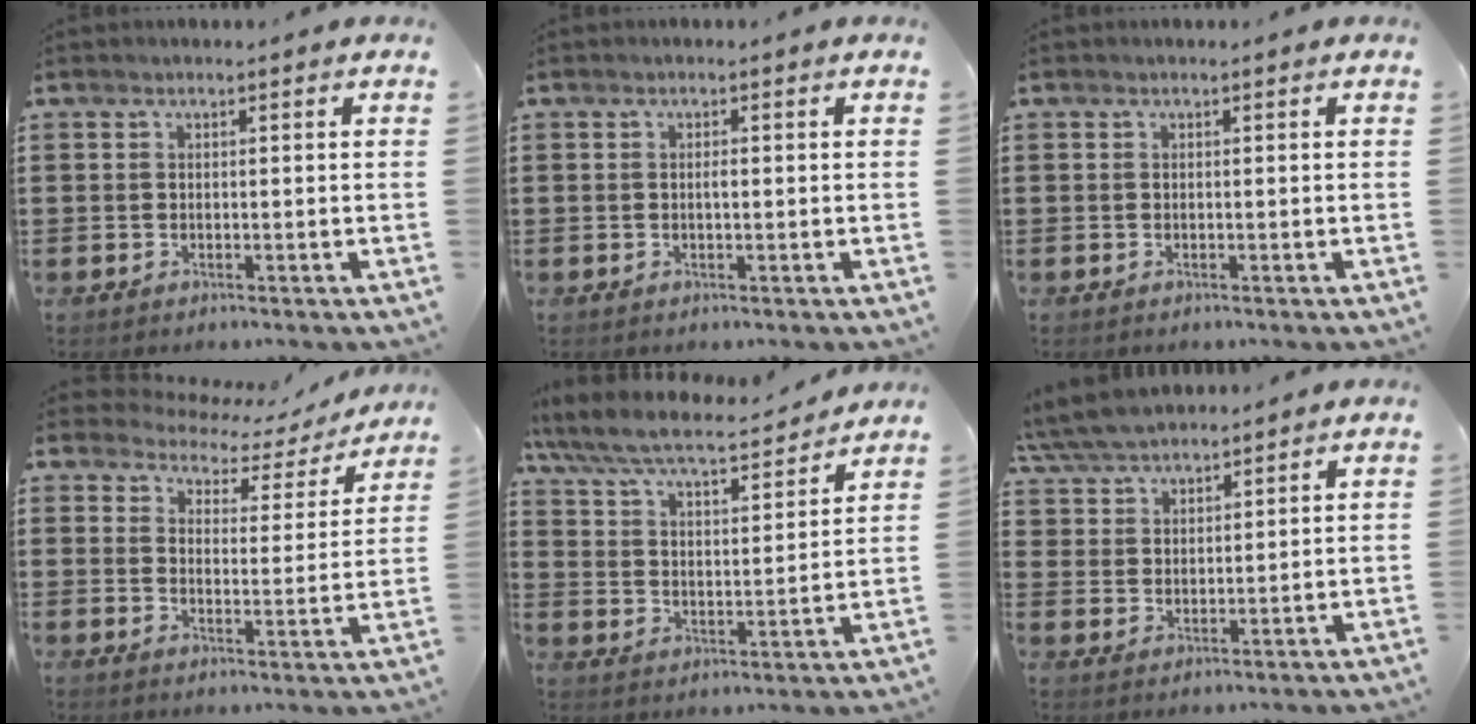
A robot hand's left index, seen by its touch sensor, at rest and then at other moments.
{"total": 1.0, "force": [0.1, 0.3, 1.0], "torque": [-0.019, -0.001, 0.002]}
{"total": 0.0}
{"total": 3.6, "force": [3.5, 0.8, 0.1], "torque": [-0.020, -0.031, 0.055]}
{"total": 6.5, "force": [5.9, 0.8, 2.7], "torque": [-0.078, -0.038, 0.097]}
{"total": 6.1, "force": [5.7, 1.8, 1.3], "torque": [-0.050, -0.013, 0.107]}